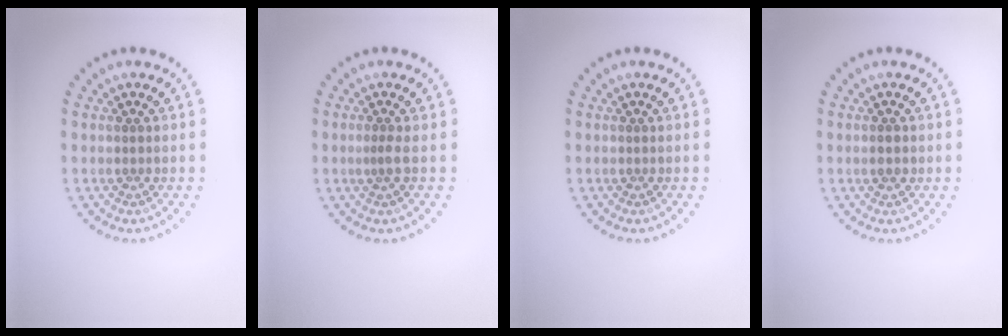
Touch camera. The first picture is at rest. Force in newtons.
{"total": 0.7, "press": 0.4, "slide": 0.6}
{"total": 0.0}
{"total": 1.3, "press": 1.3, "slide": 0.0}